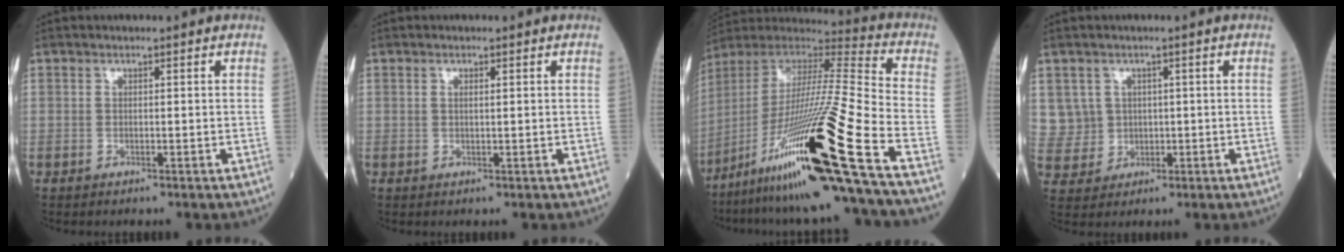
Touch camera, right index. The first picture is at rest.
{"total": 0.6, "force": [0.2, 0.0, 0.5], "torque": [-0.018, -0.001, 0.004]}
{"total": 28.1, "force": [-14.8, -1.5, 23.9], "torque": [-0.437, -0.051, -0.271]}
{"total": 4.9, "force": [1.1, 4.8, -0.1], "torque": [0.000, 0.014, 0.031]}